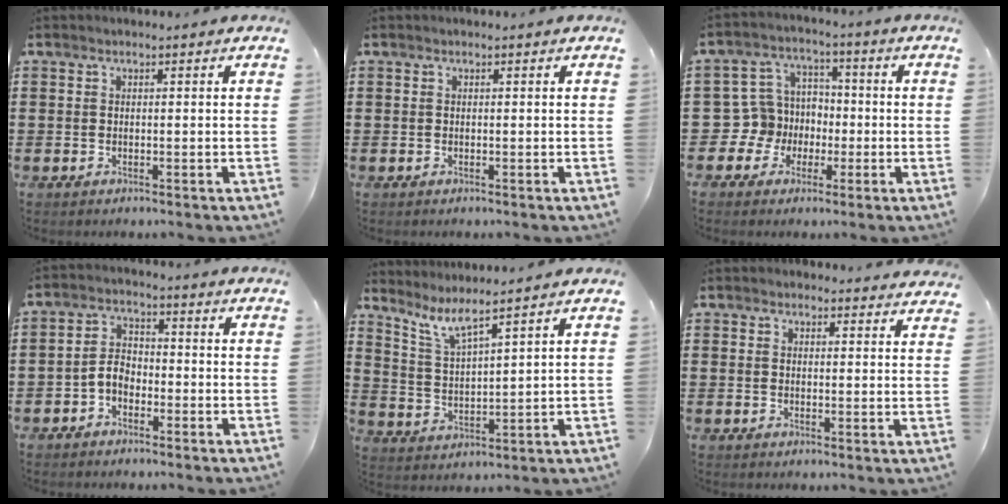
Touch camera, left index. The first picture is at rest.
{"total": 0.0}
{"total": 7.8, "force": [-1.1, 7.6, 1.8], "torque": [-0.085, 0.004, -0.020]}
{"total": 3.5, "force": [-1.9, 2.1, 2.1], "torque": [-0.056, 0.004, -0.043]}
{"total": 5.6, "force": [4.5, 0.4, 3.2], "torque": [-0.081, -0.018, 0.078]}
{"total": 2.4, "force": [2.4, 0.4, -0.1], "torque": [0.003, -0.008, 0.045]}